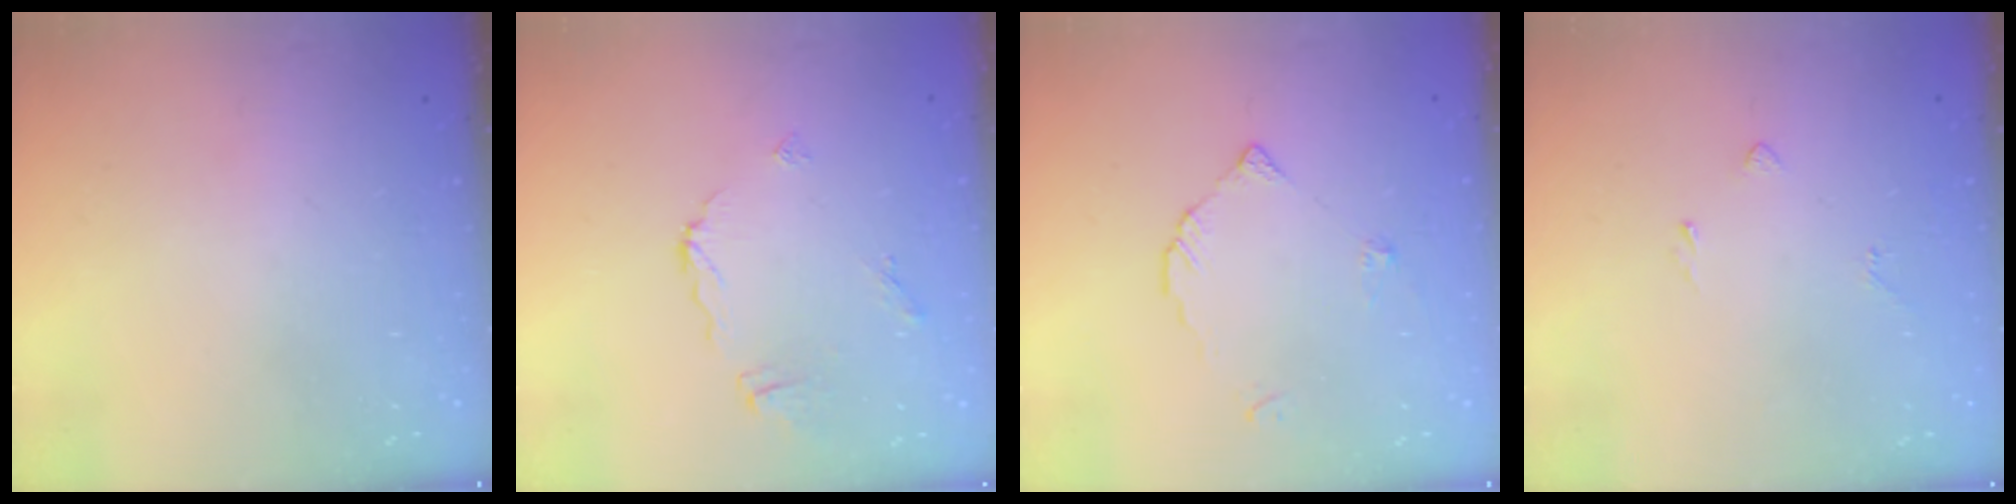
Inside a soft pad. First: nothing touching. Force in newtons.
{"total": 6.7, "press": 6.7, "slide": 0.5}
{"total": 2.9, "press": 2.9, "slide": 0.2}
{"total": 2.0, "press": 1.9, "slide": 0.8}